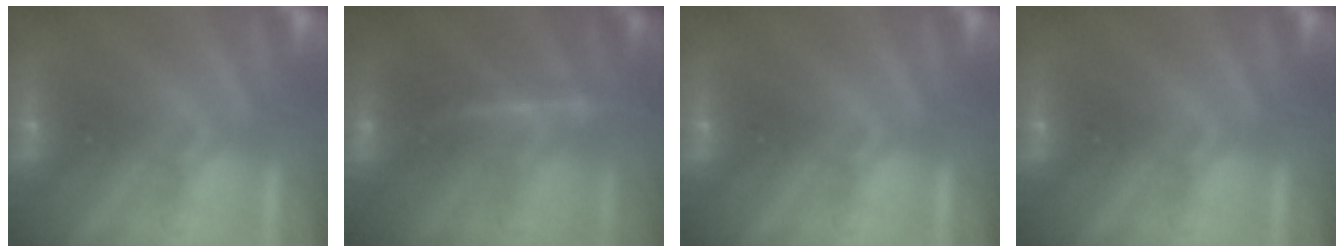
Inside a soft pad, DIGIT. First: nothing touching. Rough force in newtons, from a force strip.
{"total": 2.4}
{"total": 0.0}
{"total": 0.0}